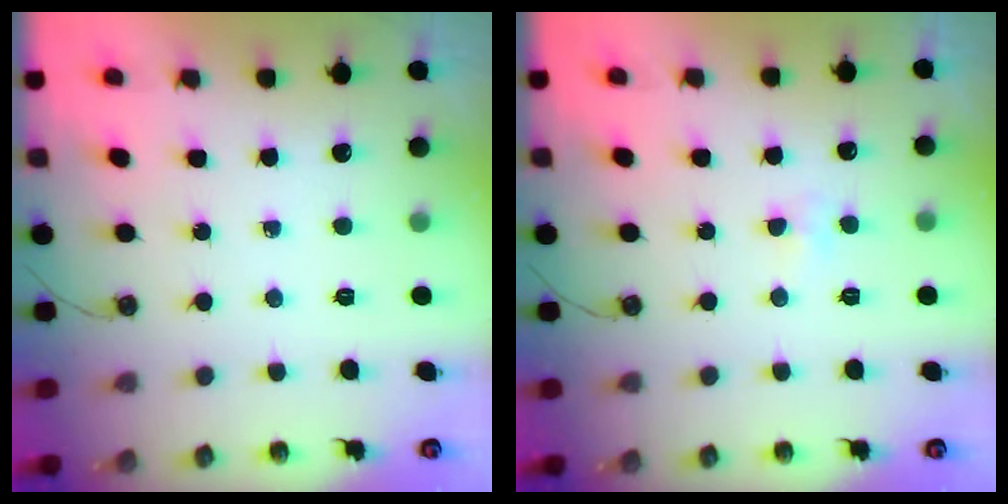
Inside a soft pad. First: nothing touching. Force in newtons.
{"total": 4.6, "press": 3.7, "slide": 2.6}